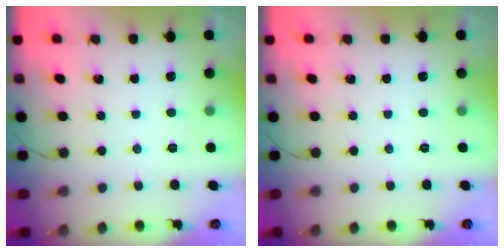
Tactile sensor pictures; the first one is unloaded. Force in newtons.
{"total": 0.0}